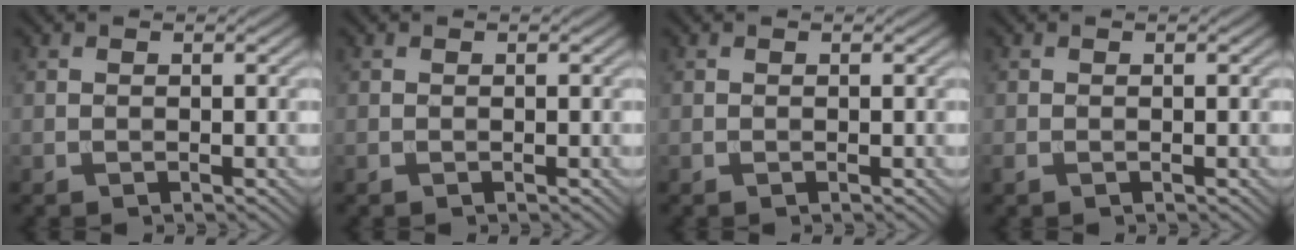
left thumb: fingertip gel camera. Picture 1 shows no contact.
{"total": 0.0}
{"total": 0.0}
{"total": 0.8, "force": [-0.4, 0.5, 0.5], "torque": [-0.015, -0.005, -0.008]}